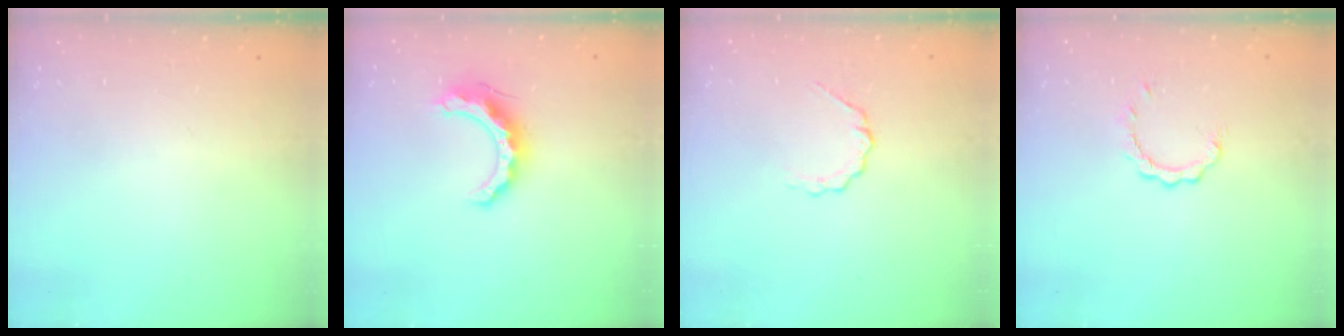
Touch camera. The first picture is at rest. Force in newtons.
{"total": 10.8, "press": 10.8, "slide": 0.4}
{"total": 4.3, "press": 4.3, "slide": 0.4}
{"total": 2.5, "press": 2.5, "slide": 0.3}